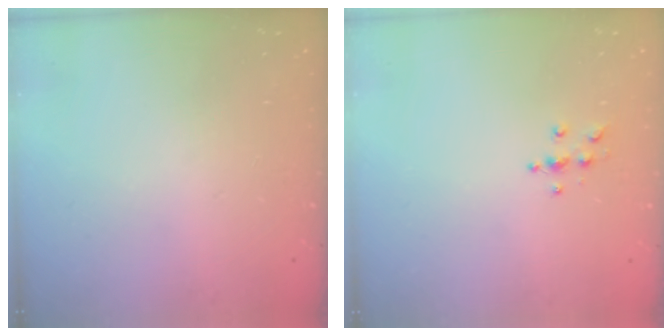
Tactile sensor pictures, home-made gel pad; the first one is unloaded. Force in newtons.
{"total": 4.6, "press": 4.5, "slide": 0.5}